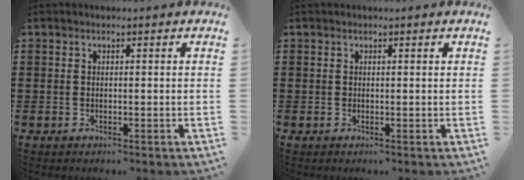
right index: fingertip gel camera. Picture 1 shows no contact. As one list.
[{"total": 0.0}]